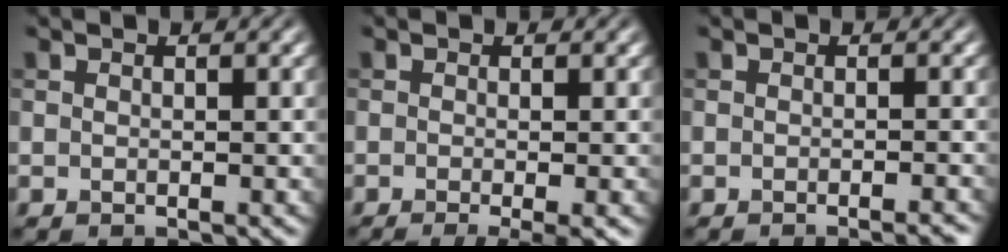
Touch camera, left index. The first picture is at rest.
{"total": 4.3, "force": [-1.8, 1.1, 3.7], "torque": [-0.039, -0.013, -0.026]}
{"total": 2.2, "force": [-1.4, 0.6, 1.6], "torque": [-0.005, 0.002, -0.022]}